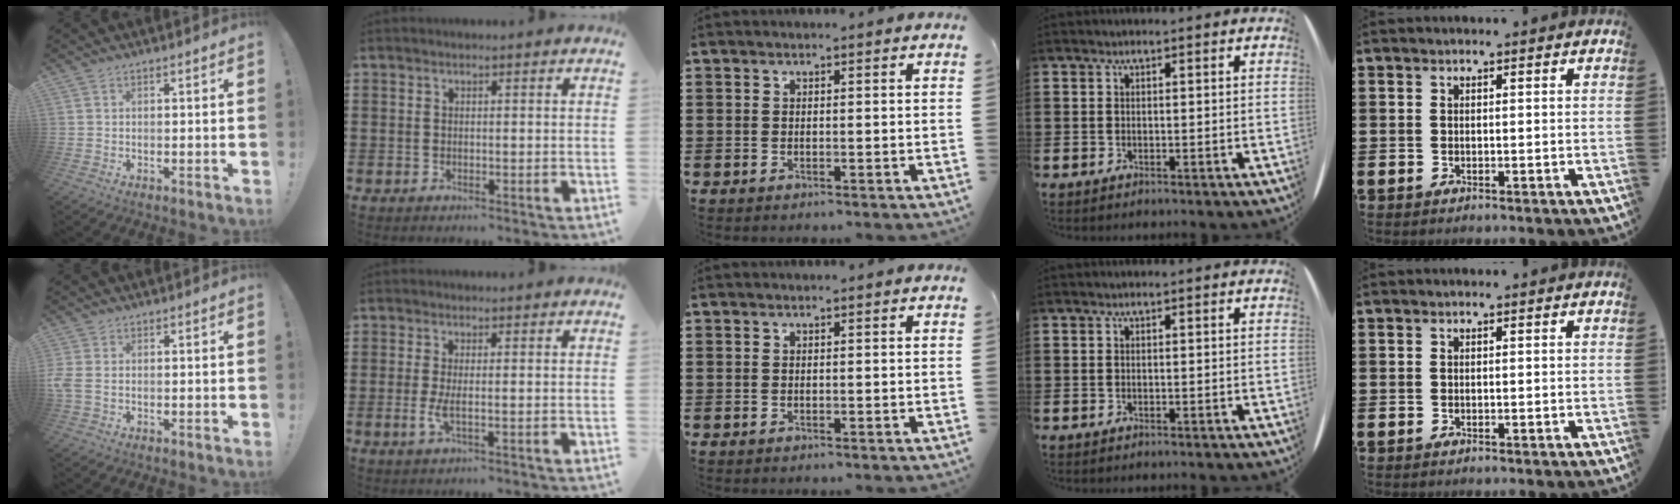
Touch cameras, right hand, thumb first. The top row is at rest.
{"thumb": {"total": 3.2, "force": [-0.3, 2.0, 2.4], "torque": [-0.060, 0.003, -0.004]}, "index": {"total": 2.7, "force": [-0.3, 0.3, 2.6], "torque": [-0.064, -0.010, -0.009]}}